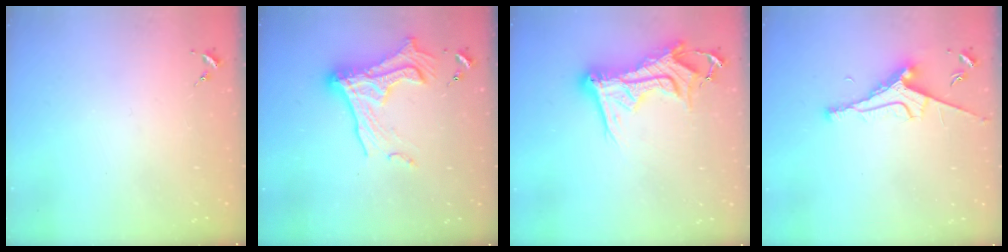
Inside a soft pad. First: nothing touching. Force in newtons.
{"total": 19.2, "press": 19.1, "slide": 2.0}
{"total": 17.5, "press": 17.4, "slide": 1.8}
{"total": 8.9, "press": 8.8, "slide": 1.3}